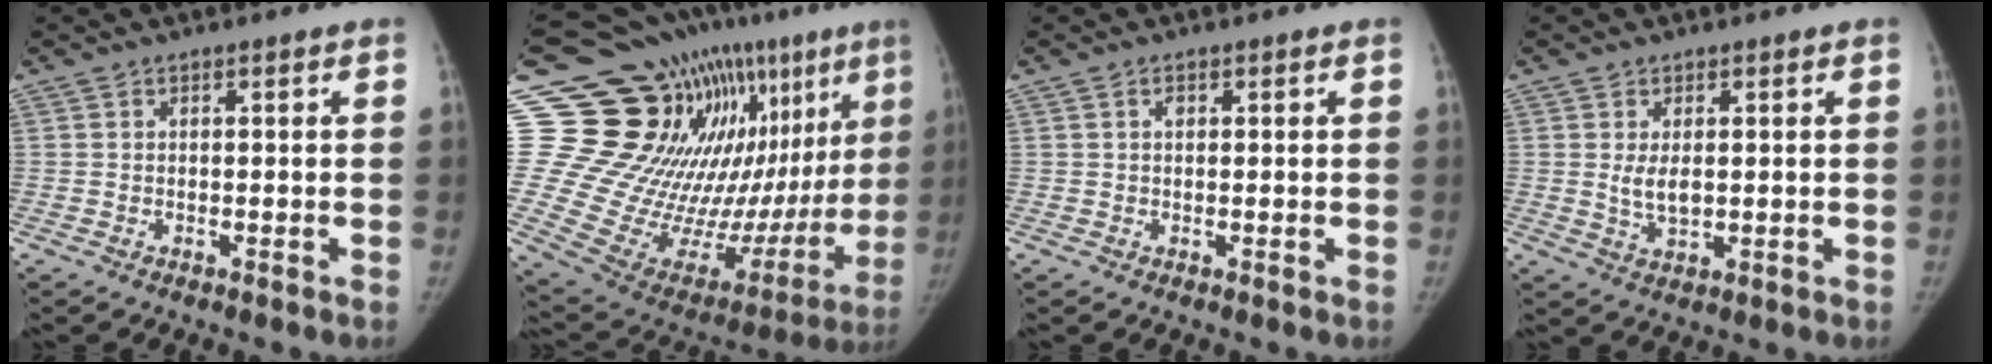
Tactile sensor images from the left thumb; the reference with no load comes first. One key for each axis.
{"total": 31.1, "fx": 14.4, "fy": 14.9, "fz": 23.1, "tx": -0.300, "ty": -0.017, "tz": 0.252}
{"total": 1.0, "fx": 0.4, "fy": 0.8, "fz": 0.6, "tx": -0.004, "ty": 0.000, "tz": 0.006}
{"total": 3.9, "fx": 0.6, "fy": 2.3, "fz": 3.1, "tx": -0.050, "ty": -0.012, "tz": 0.017}